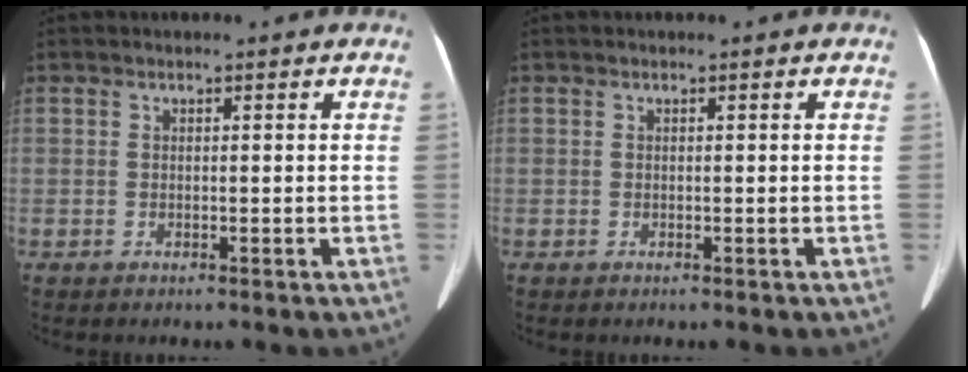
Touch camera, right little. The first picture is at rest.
{"total": 0.0}